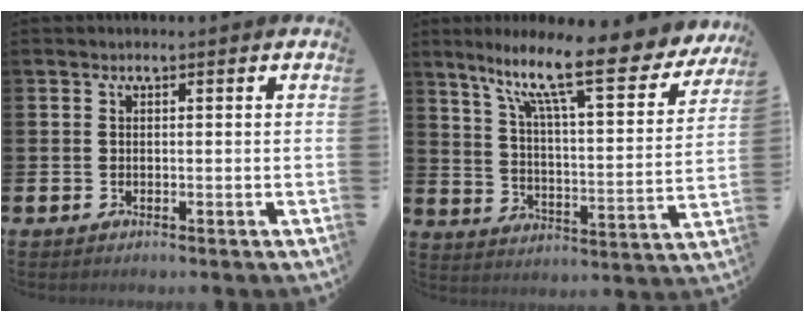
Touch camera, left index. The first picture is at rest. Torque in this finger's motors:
{"motor_torque": [0.99, -1.15, 1.05, 0.21]}